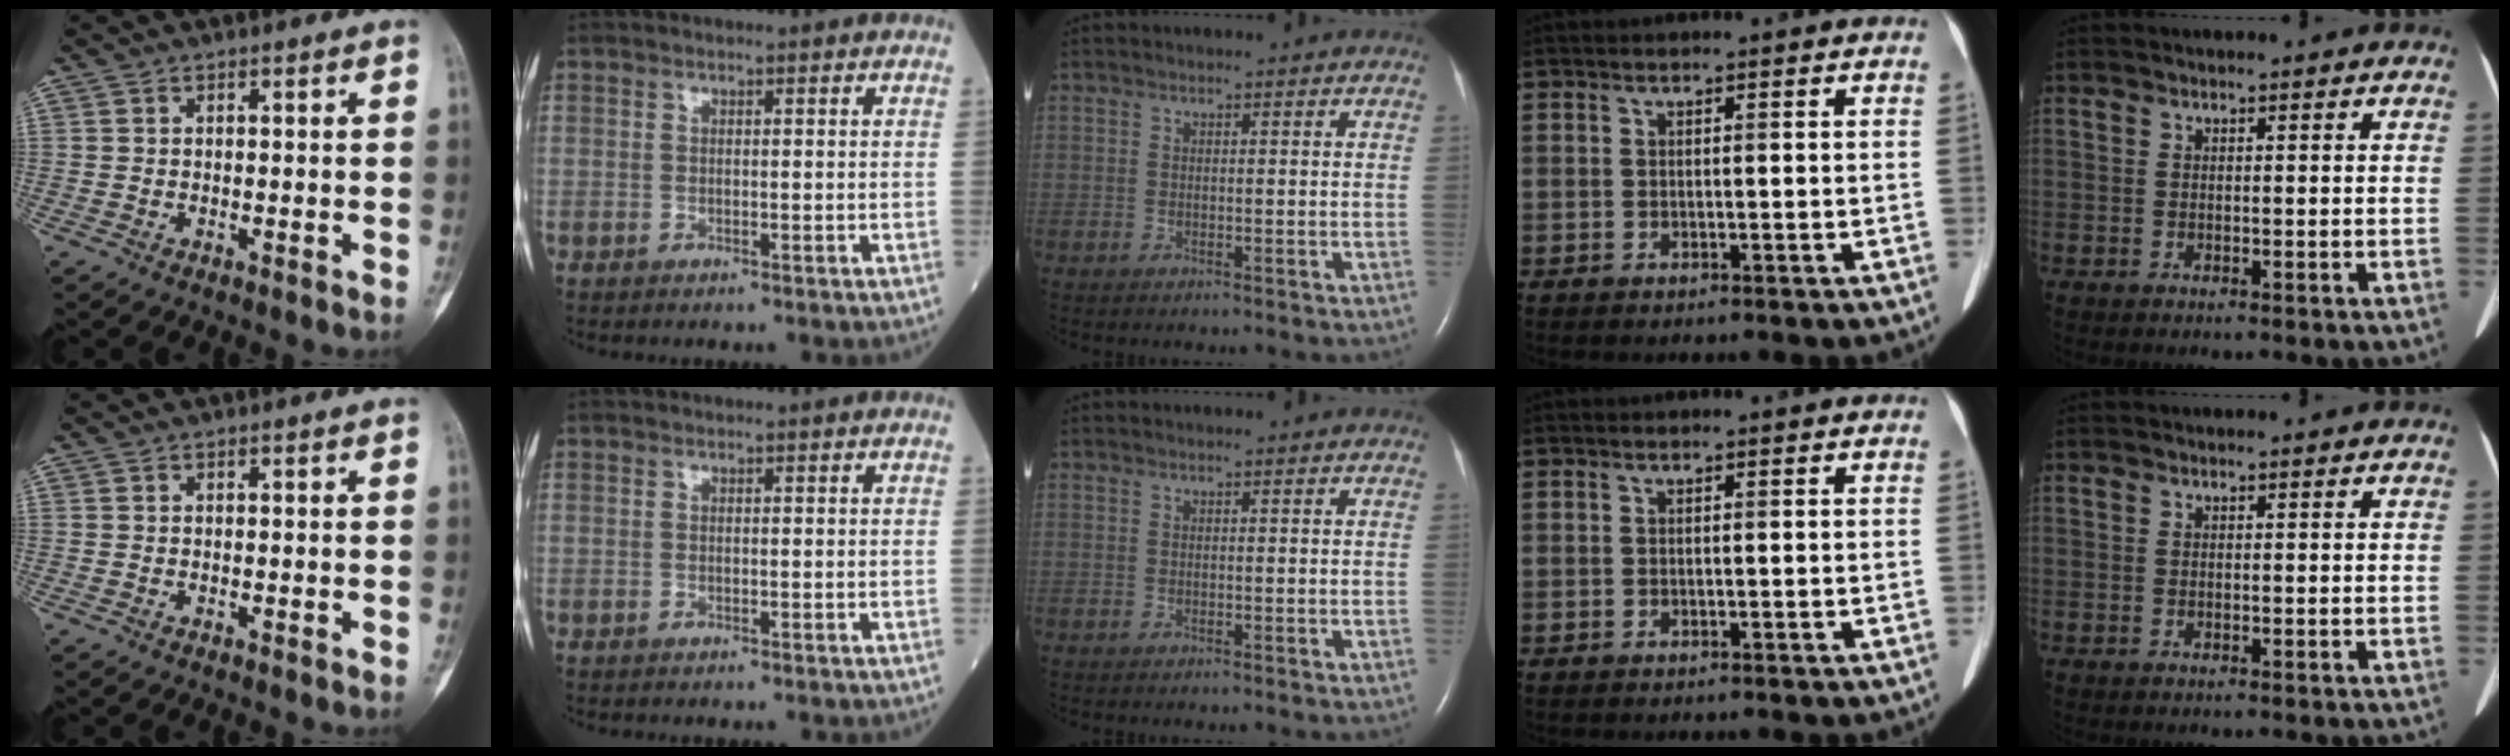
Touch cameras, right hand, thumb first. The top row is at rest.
{}